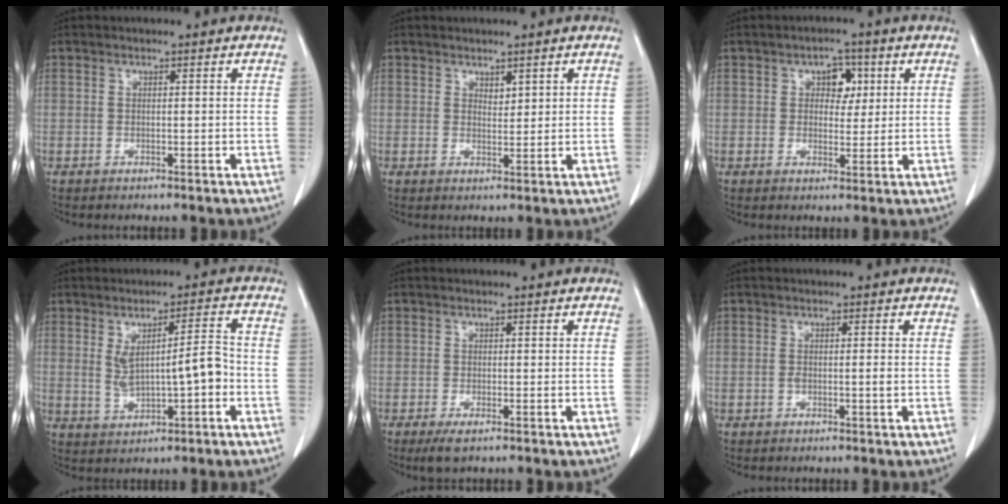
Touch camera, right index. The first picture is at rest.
{"total": 1.5, "force": [1.0, 0.7, 0.9], "torque": [-0.012, -0.005, 0.021]}
{"total": 4.0, "force": [1.3, 2.7, 2.8], "torque": [-0.036, 0.010, 0.019]}
{"total": 6.9, "force": [-0.4, 1.7, 6.7], "torque": [-0.116, 0.013, 0.004]}
{"total": 2.5, "force": [-1.6, 0.7, 1.8], "torque": [-0.038, -0.006, -0.025]}
{"total": 1.6, "force": [-0.3, 0.2, 1.6], "torque": [-0.032, 0.000, -0.004]}